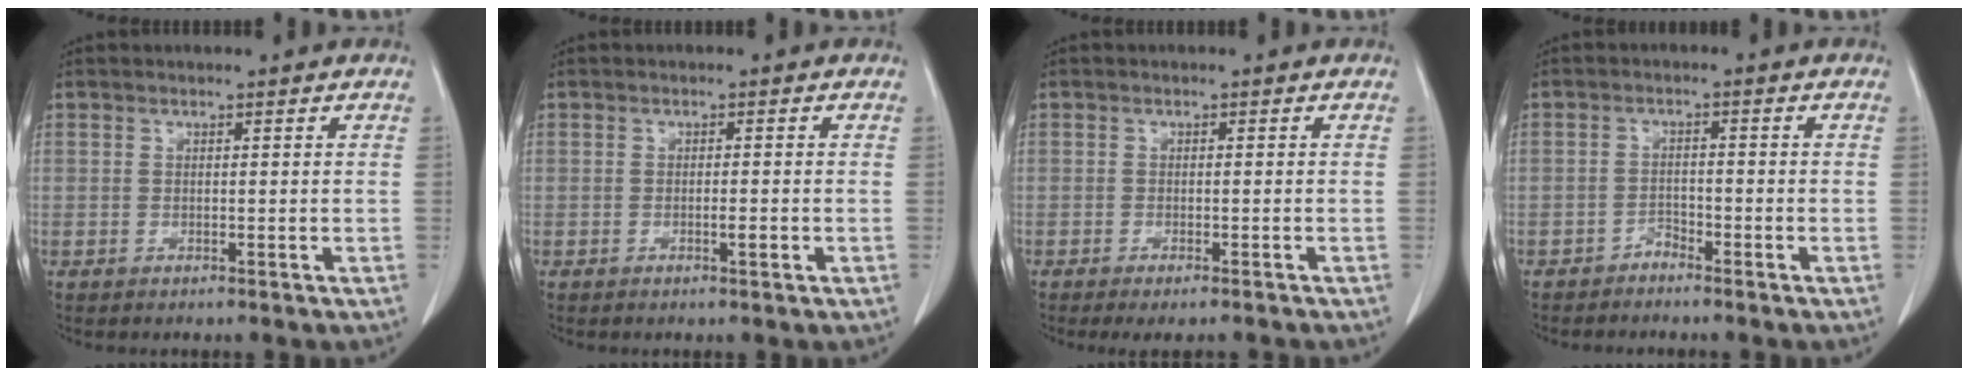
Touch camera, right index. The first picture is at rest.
{"total": 1.5, "force": [-0.6, 0.2, 1.4], "torque": [-0.023, 0.000, -0.008]}
{"total": 5.2, "force": [-4.3, 0.9, 2.6], "torque": [-0.026, -0.006, -0.060]}
{"total": 1.7, "force": [-1.6, 0.5, 0.4], "torque": [0.000, 0.003, -0.027]}